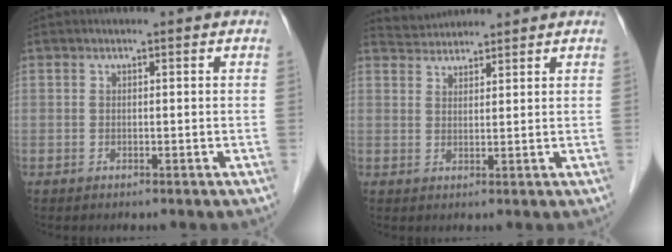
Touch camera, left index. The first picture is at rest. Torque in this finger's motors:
{"motor_torque": [0.21, -0.31, -0.04, 0.00]}